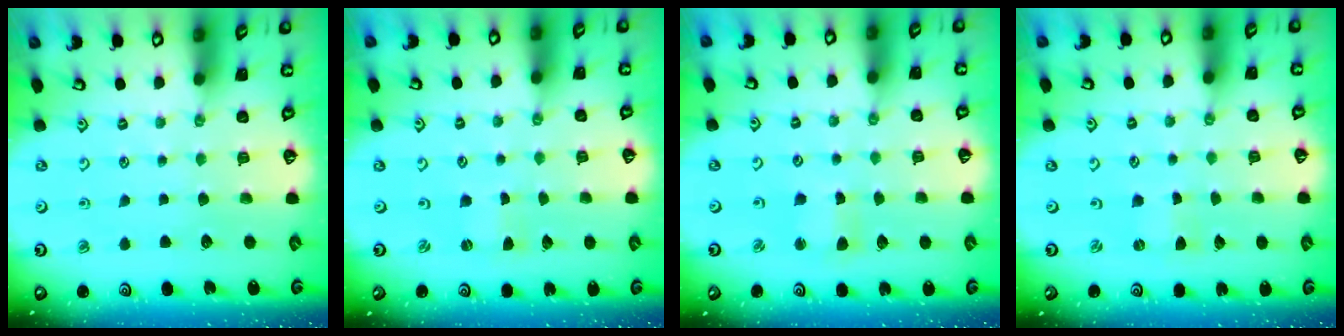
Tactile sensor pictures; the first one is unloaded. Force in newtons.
{"total": 0.0}
{"total": 3.3, "press": 3.3, "slide": 0.4}
{"total": 0.0}